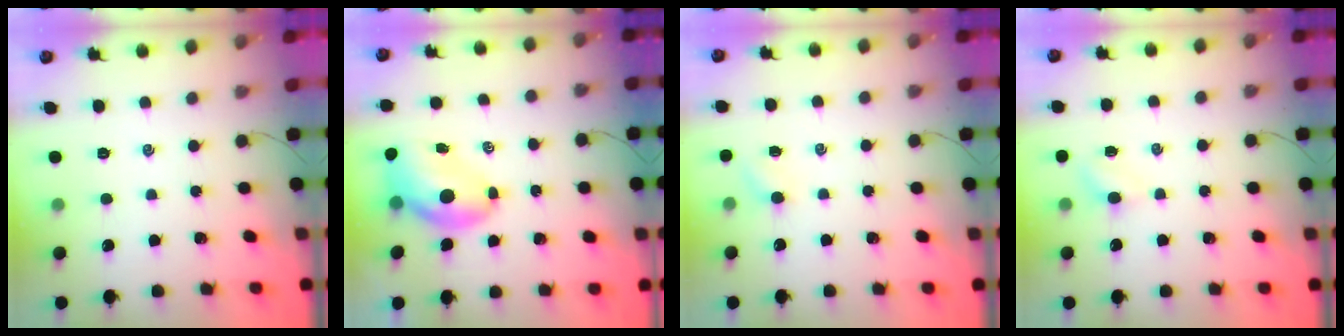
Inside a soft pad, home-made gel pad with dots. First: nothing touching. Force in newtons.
{"total": 7.1, "press": 6.8, "slide": 2.0}
{"total": 2.8, "press": 2.7, "slide": 0.8}
{"total": 3.0, "press": 2.8, "slide": 0.9}